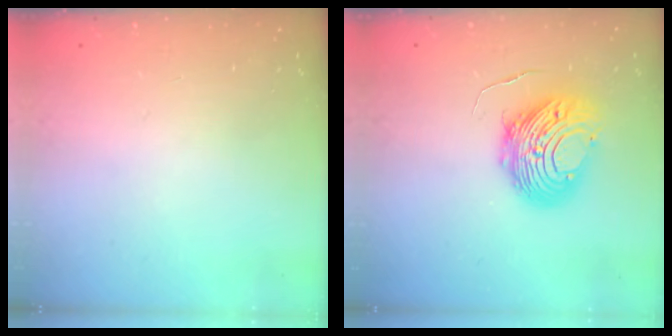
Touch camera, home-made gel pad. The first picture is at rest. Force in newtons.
{"total": 10.7, "press": 10.6, "slide": 1.1}